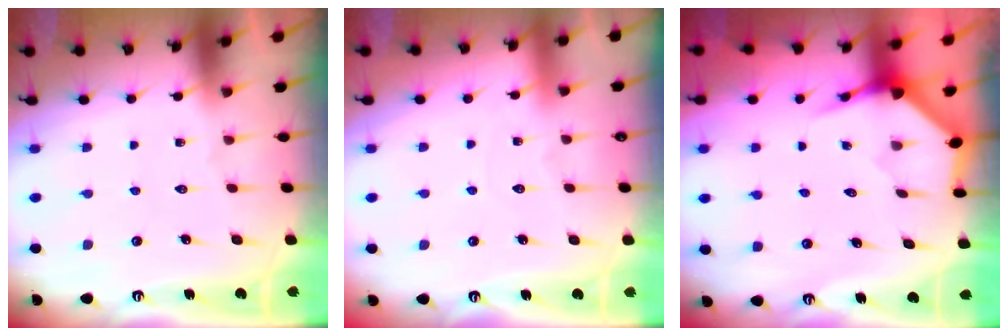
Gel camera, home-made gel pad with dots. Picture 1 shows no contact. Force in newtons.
{"total": 2.7, "press": 2.7, "slide": 0.3}
{"total": 3.8, "press": 3.8, "slide": 0.1}